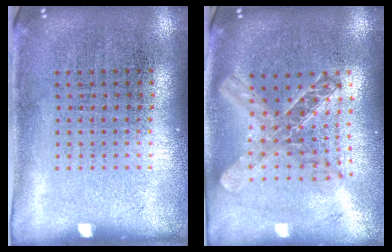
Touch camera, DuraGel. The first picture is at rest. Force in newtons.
{"total": 2.0, "press": 1.7, "slide": 1.1}